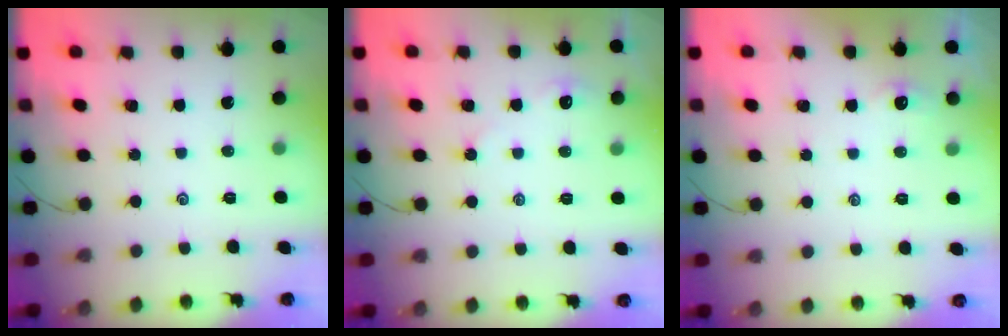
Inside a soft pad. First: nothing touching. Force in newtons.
{"total": 2.5, "press": 2.5, "slide": 0.6}
{"total": 2.4, "press": 2.4, "slide": 0.3}